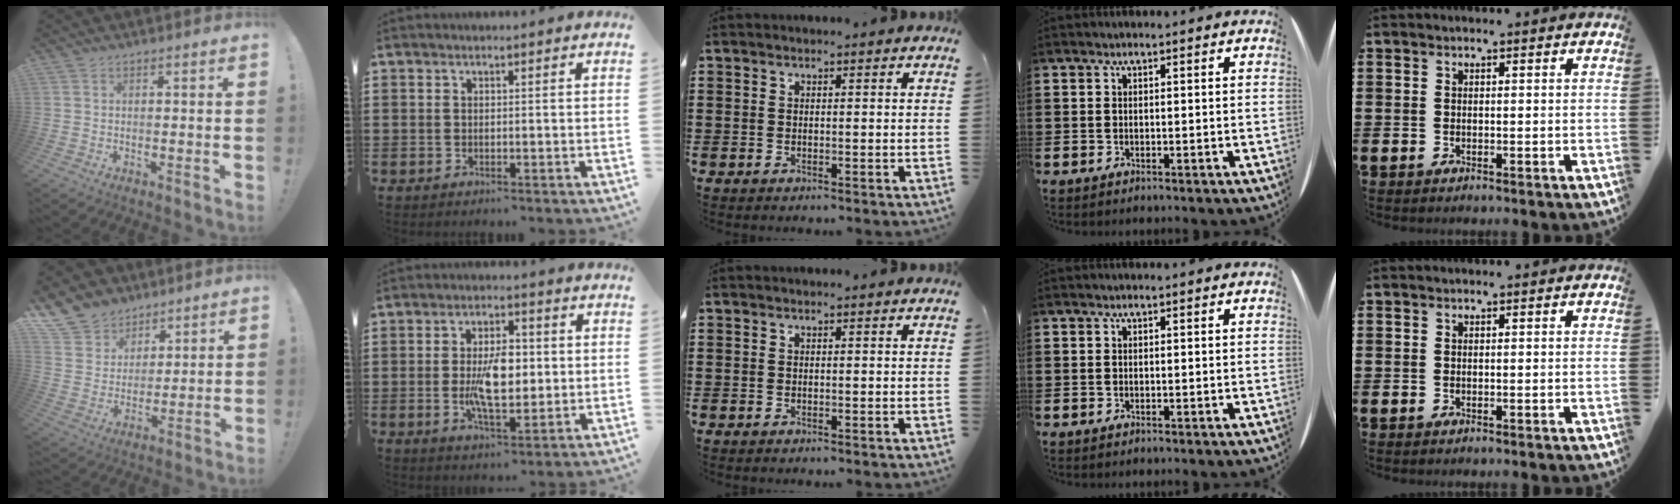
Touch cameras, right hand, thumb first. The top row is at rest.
{"thumb": {"total": 11.0, "force": [7.8, 7.5, 1.7], "torque": [-0.043, -0.060, 0.158]}, "index": {"total": 8.2, "force": [-0.3, 3.7, 7.3], "torque": [-0.142, -0.001, -0.013]}}